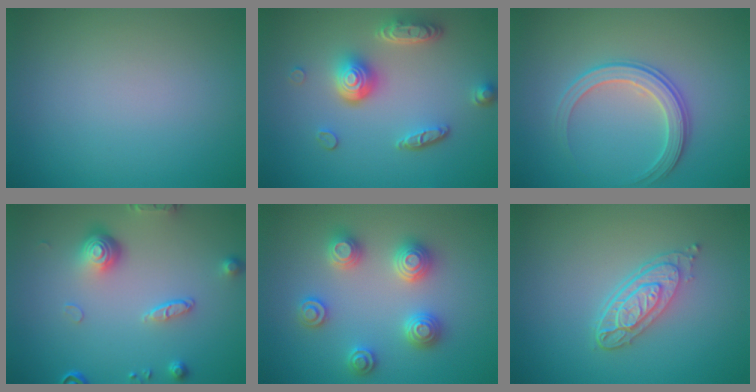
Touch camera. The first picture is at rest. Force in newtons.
{"total": 5.0, "press": 3.7, "slide": 3.3}
{"total": 2.9, "press": 2.8, "slide": 0.6}
{"total": 4.6, "press": 3.2, "slide": 3.3}
{"total": 4.4, "press": 4.4, "slide": 0.6}
{"total": 4.0, "press": 2.9, "slide": 2.7}